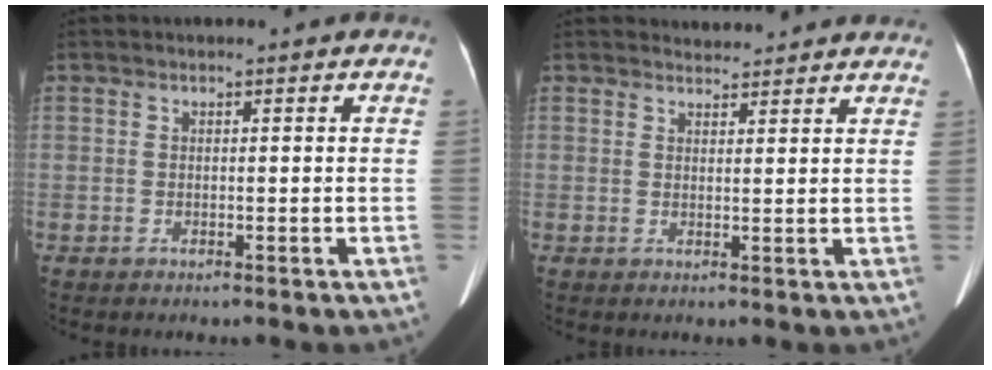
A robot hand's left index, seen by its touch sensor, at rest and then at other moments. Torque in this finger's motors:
{"motor_torque": [0.46, -0.65, -0.01, -0.02]}